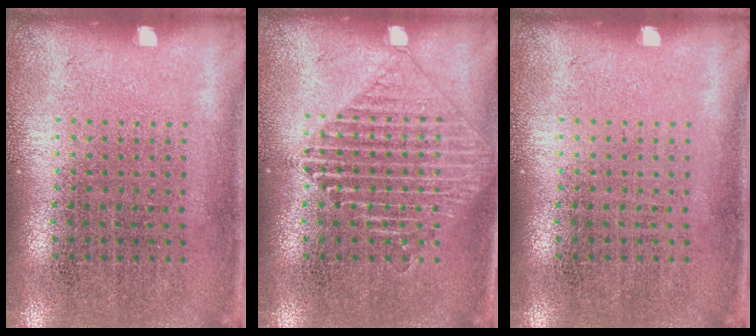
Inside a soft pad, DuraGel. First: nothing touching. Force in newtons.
{"total": 2.3, "press": 2.3, "slide": 0.3}
{"total": 0.0}